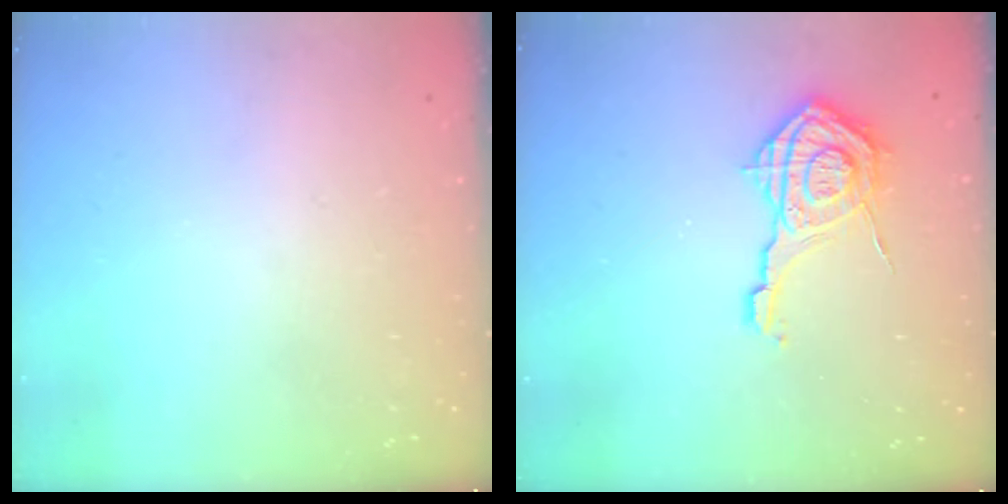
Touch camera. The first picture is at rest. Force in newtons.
{"total": 13.6, "press": 13.5, "slide": 1.4}